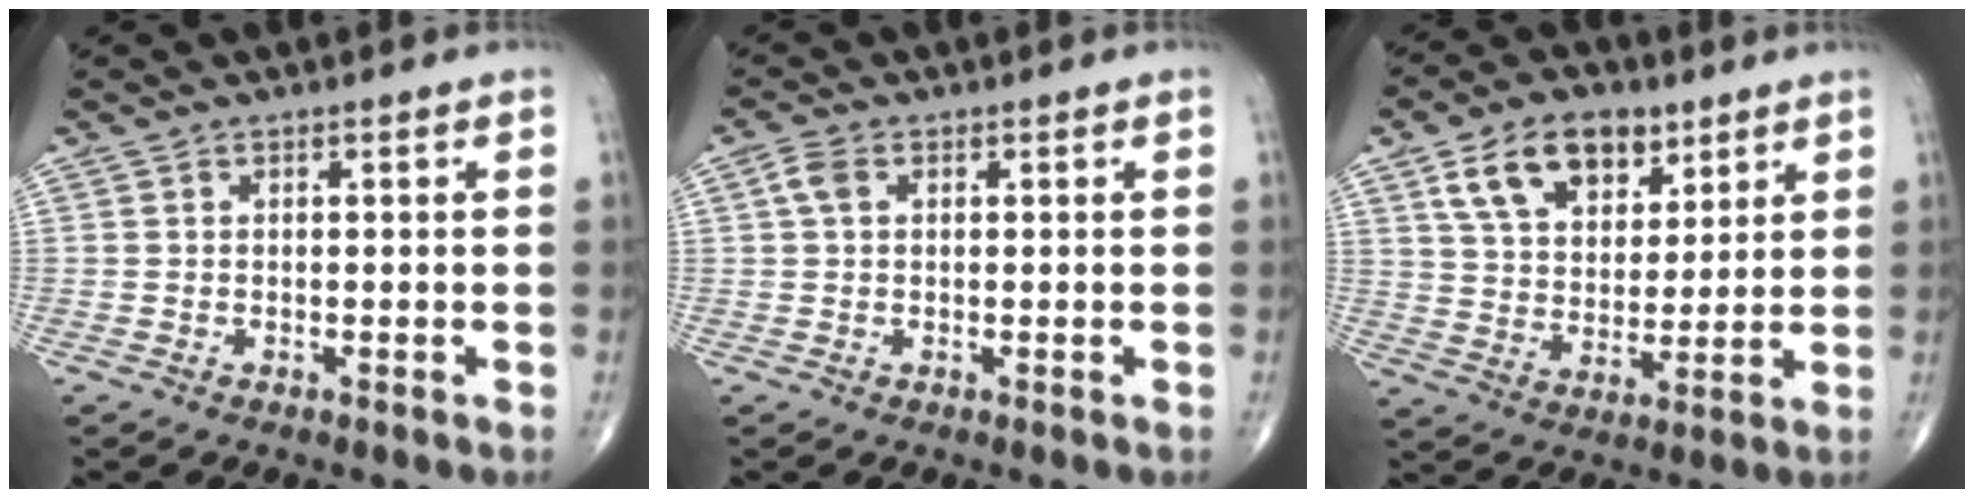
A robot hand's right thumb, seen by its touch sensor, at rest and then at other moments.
{"total": 2.6, "force": [0.7, 1.7, 1.9], "torque": [-0.042, 0.009, 0.012]}
{"total": 13.8, "force": [7.2, 8.5, 8.1], "torque": [-0.106, -0.025, 0.132]}